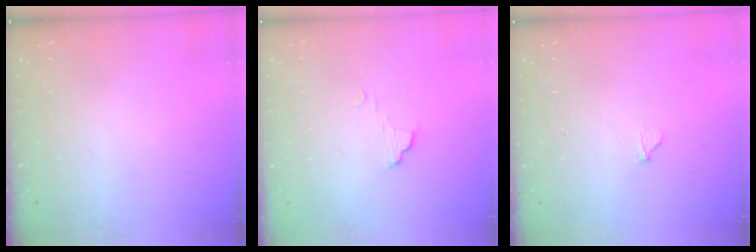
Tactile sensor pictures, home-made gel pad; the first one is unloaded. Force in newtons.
{"total": 5.0, "press": 5.0, "slide": 0.3}
{"total": 3.3, "press": 3.3, "slide": 0.3}